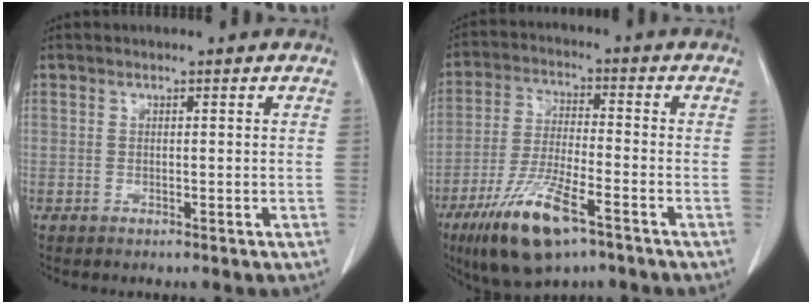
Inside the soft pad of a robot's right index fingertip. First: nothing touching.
{"total": 12.6, "force": [-7.4, 2.8, 9.8], "torque": [-0.198, -0.023, -0.128]}